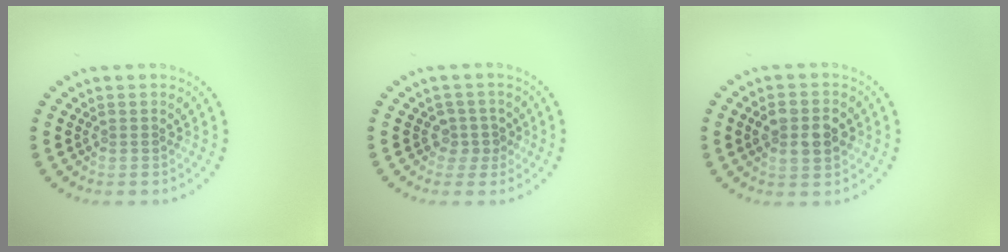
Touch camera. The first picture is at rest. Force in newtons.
{"total": 1.9, "press": 1.4, "slide": 1.3}
{"total": 3.7, "press": 3.7, "slide": 0.0}